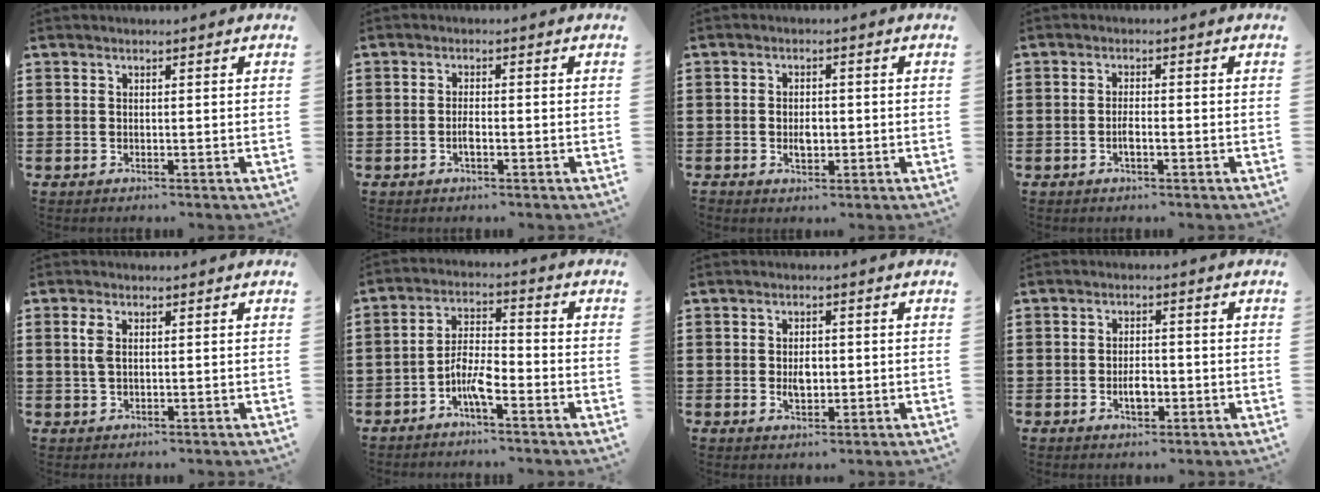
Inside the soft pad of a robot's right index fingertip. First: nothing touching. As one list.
[{"total": 2.0, "force": [-0.7, 0.6, 1.7], "torque": [-0.033, 0.000, -0.012]}, {"total": 2.3, "force": [-0.4, 1.5, 1.8], "torque": [-0.027, -0.001, -0.009]}, {"total": 2.1, "force": [-0.8, 0.6, 1.9], "torque": [-0.042, -0.002, -0.016]}, {"total": 2.2, "force": [0.5, 1.0, 1.9], "torque": [-0.050, 0.002, 0.006]}, {"total": 5.2, "force": [-3.1, 1.5, 3.9], "torque": [-0.088, 0.005, -0.063]}, {"total": 2.9, "force": [-0.1, 1.7, 2.3], "torque": [-0.038, 0.002, -0.004]}, {"total": 3.4, "force": [-1.0, 1.6, 2.8], "torque": [-0.052, 0.004, -0.018]}]